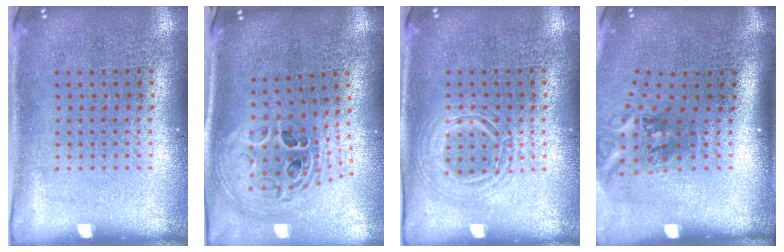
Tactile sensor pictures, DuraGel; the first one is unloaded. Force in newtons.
{"total": 1.7, "press": 1.5, "slide": 0.9}
{"total": 1.2, "press": 1.2, "slide": 0.1}
{"total": 2.2, "press": 1.3, "slide": 1.7}